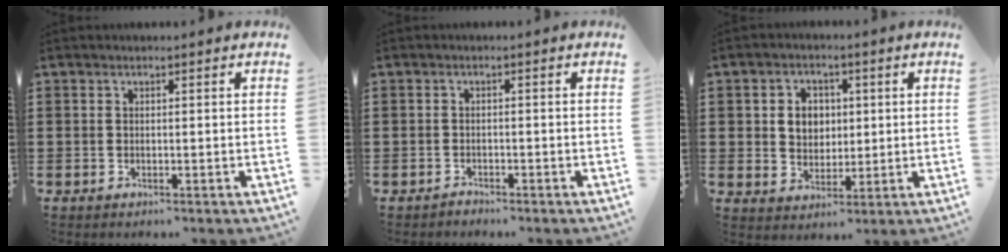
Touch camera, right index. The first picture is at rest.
{"total": 1.0, "force": [-0.9, 0.2, -0.1], "torque": [-0.001, 0.004, -0.021]}
{"total": 4.8, "force": [0.8, 4.2, 2.2], "torque": [-0.051, 0.012, 0.010]}